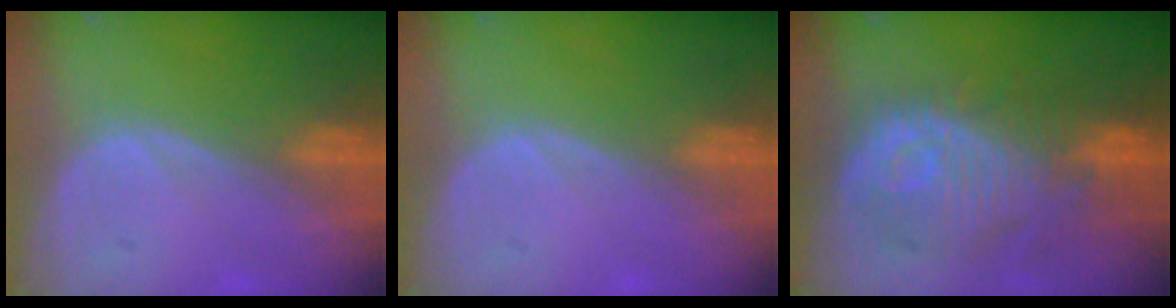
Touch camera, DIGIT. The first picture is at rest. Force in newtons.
{"total": 0.0}
{"total": 11.3, "press": 10.6, "slide": 3.7}